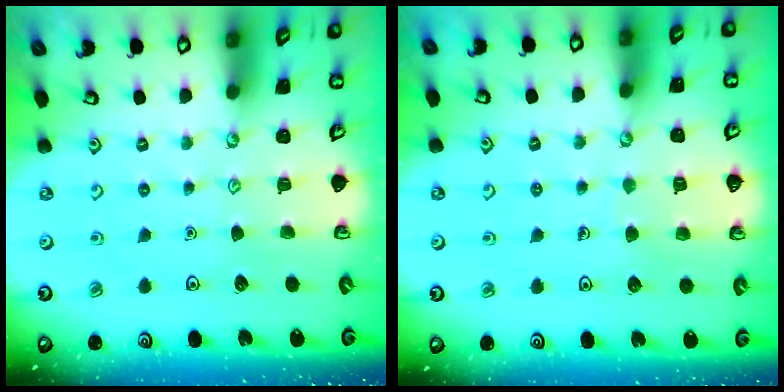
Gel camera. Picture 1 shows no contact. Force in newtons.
{"total": 3.4, "press": 3.4, "slide": 0.2}